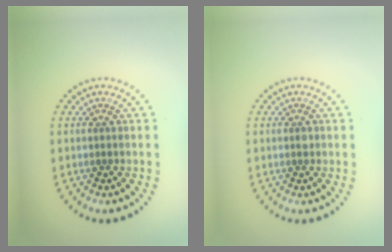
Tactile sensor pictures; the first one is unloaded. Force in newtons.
{"total": 0.7, "press": 0.7, "slide": 0.1}